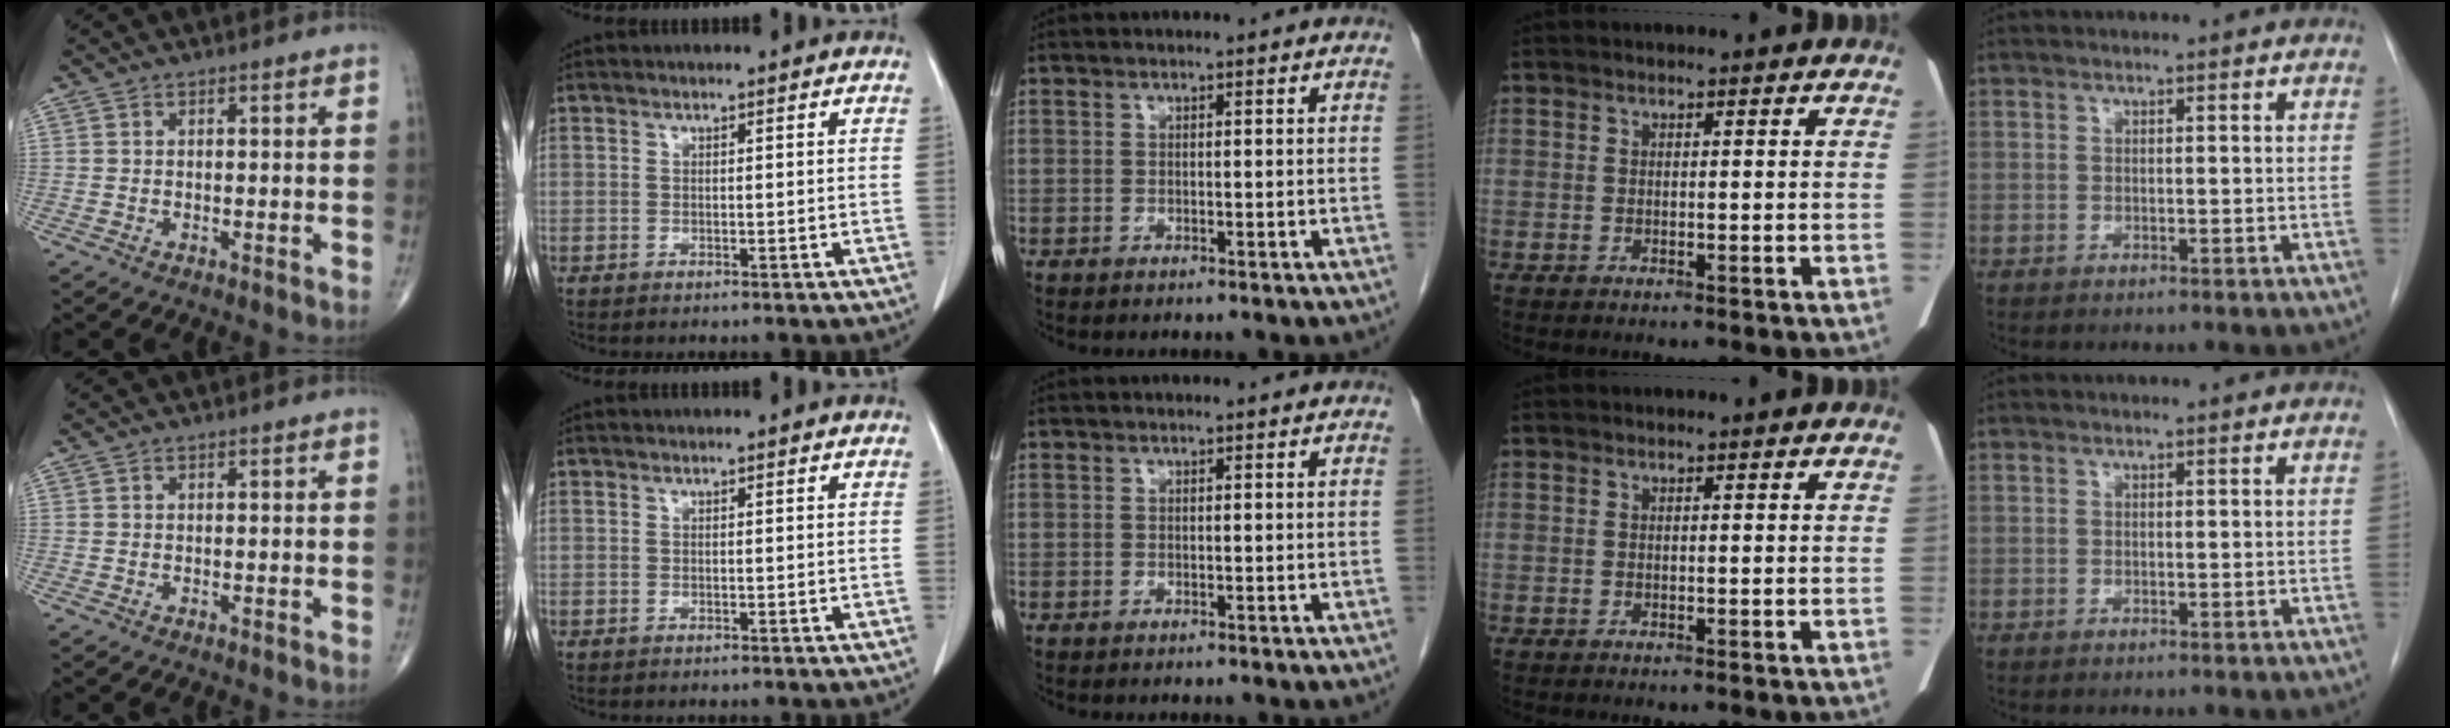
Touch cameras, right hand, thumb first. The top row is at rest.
{}